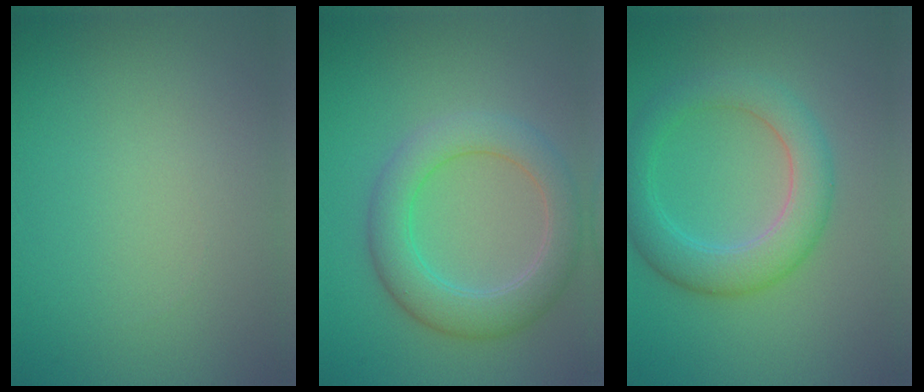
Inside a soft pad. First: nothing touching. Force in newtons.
{"total": 5.2, "press": 5.2, "slide": 0.1}
{"total": 5.1, "press": 5.1, "slide": 0.3}